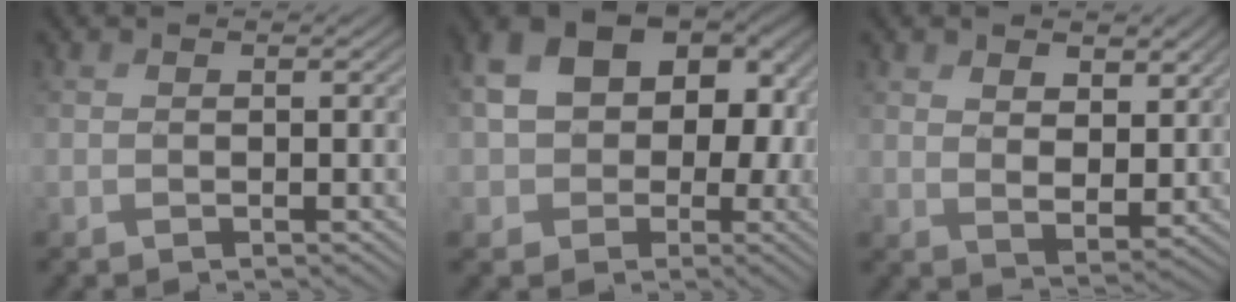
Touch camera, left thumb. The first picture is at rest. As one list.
[{"total": 13.6, "force": [1.1, 10.7, 8.4], "torque": [-0.150, 0.008, 0.017]}, {"total": 5.5, "force": [3.1, 3.2, 3.2], "torque": [-0.072, -0.016, 0.057]}]